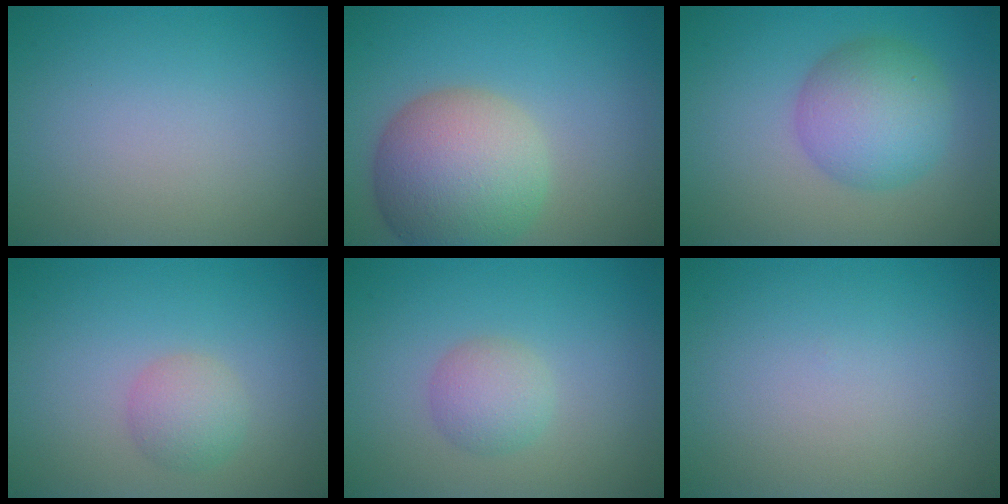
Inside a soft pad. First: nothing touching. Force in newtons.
{"total": 8.8, "press": 8.8, "slide": 0.7}
{"total": 5.7, "press": 5.7, "slide": 0.1}
{"total": 2.3, "press": 2.3, "slide": 0.1}
{"total": 2.3, "press": 2.3, "slide": 0.1}
{"total": 0.0}